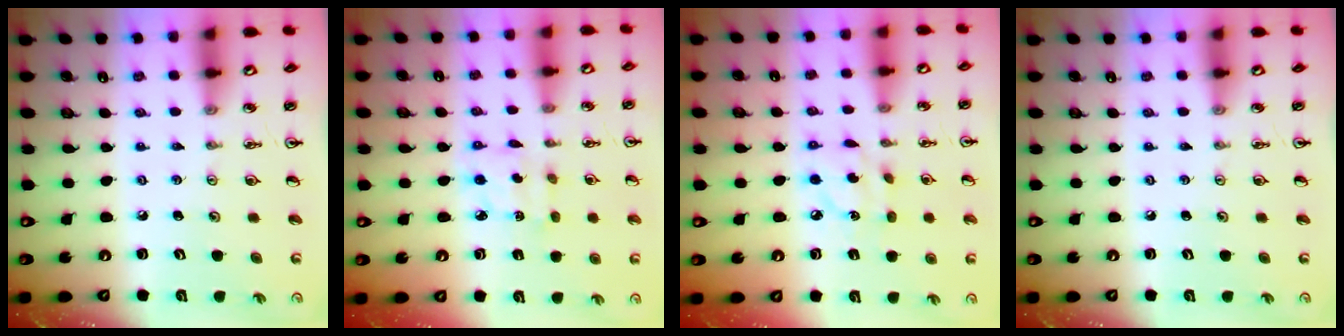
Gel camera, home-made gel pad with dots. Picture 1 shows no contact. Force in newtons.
{"total": 2.9, "press": 2.9, "slide": 0.1}
{"total": 6.7, "press": 6.7, "slide": 0.1}
{"total": 0.0}